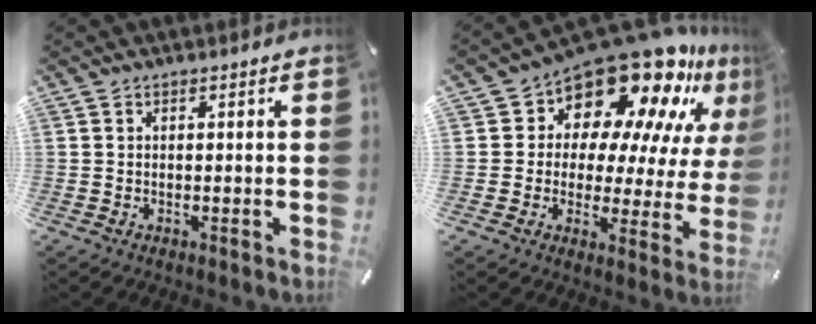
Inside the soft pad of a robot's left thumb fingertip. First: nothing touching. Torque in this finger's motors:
{"motor_torque": [1.88, 2.63, 1.52, -1.25, 0.22]}